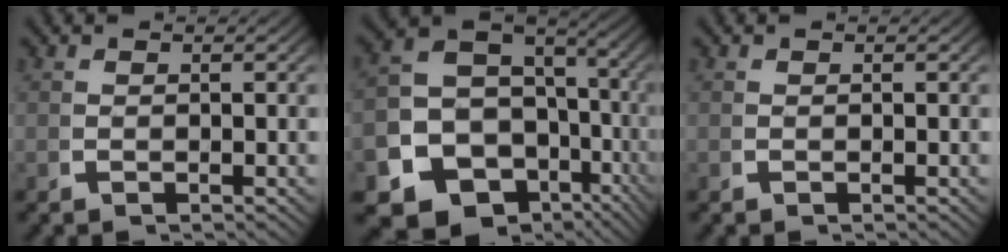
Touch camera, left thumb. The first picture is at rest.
{"total": 19.5, "force": [-5.1, 14.9, 11.5], "torque": [-0.216, -0.062, -0.074]}
{"total": 0.0}